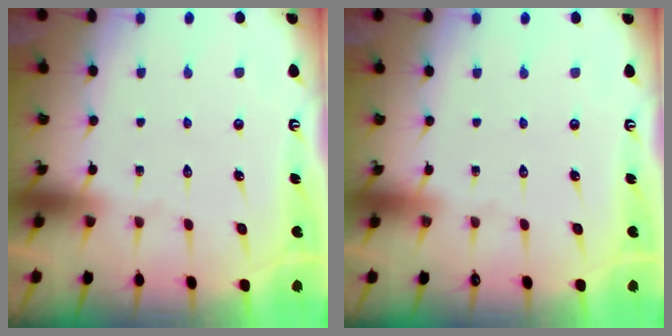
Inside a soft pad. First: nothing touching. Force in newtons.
{"total": 0.0}